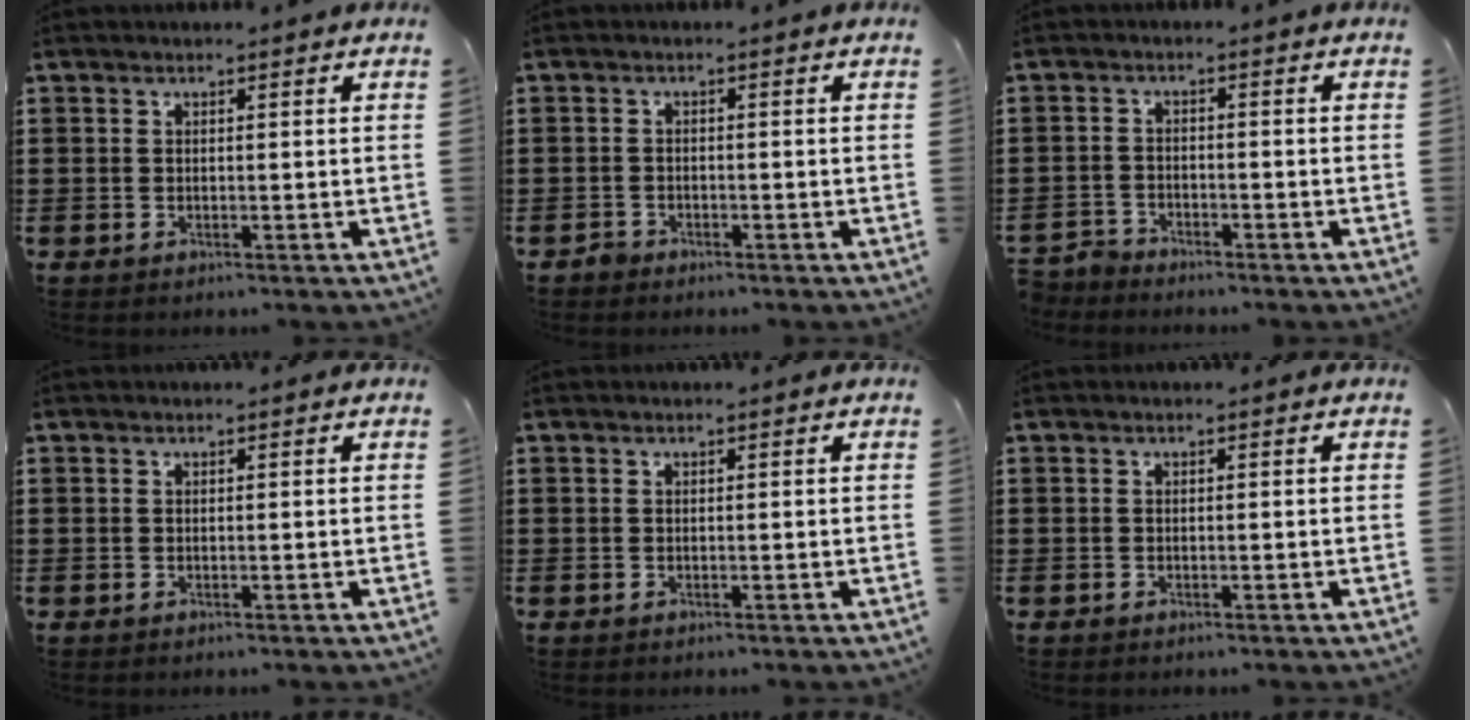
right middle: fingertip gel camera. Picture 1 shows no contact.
{"total": 1.1, "force": [-0.9, 0.5, 0.1], "torque": [-0.003, 0.002, -0.021]}
{"total": 2.7, "force": [-2.6, 0.5, -0.2], "torque": [-0.009, -0.001, -0.059]}
{"total": 0.0}
{"total": 0.0}
{"total": 0.0}